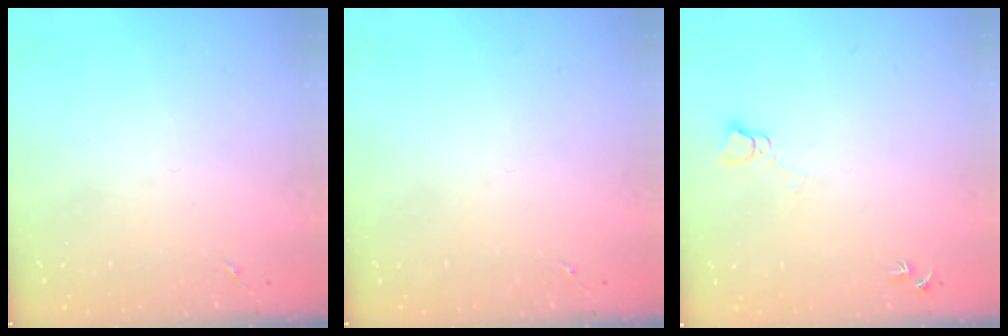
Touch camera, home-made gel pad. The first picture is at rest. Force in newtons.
{"total": 0.0}
{"total": 5.2, "press": 5.2, "slide": 0.6}